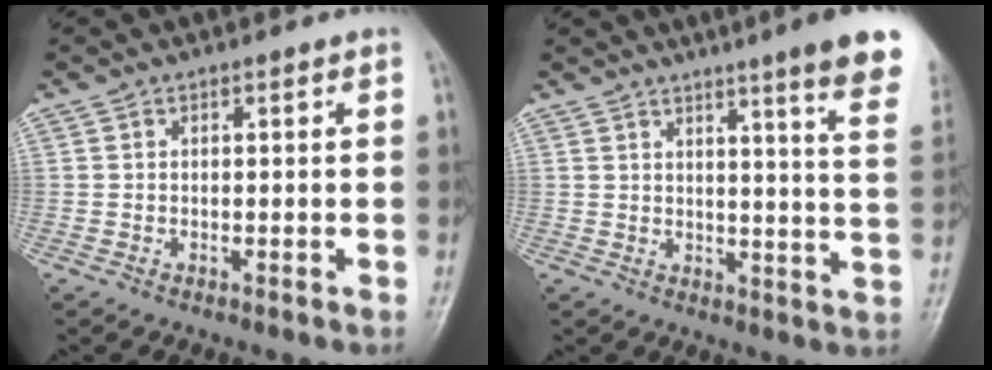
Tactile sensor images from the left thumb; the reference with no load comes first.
{"total": 14.9, "force": [10.2, 0.5, 10.8], "torque": [-0.121, -0.054, 0.110]}